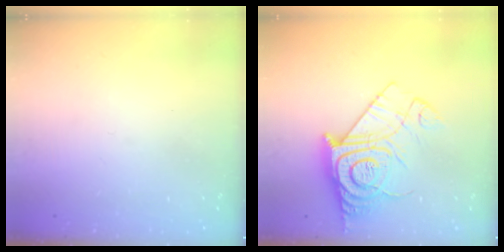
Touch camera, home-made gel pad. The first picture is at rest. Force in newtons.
{"total": 16.1, "press": 16.1, "slide": 1.1}